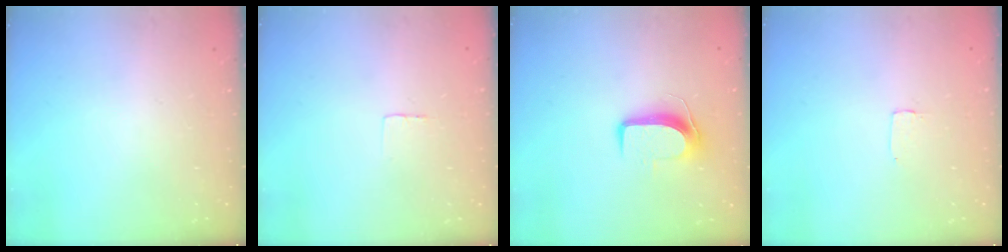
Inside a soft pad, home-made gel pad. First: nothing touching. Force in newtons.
{"total": 2.3, "press": 2.3, "slide": 0.1}
{"total": 8.8, "press": 8.8, "slide": 0.8}
{"total": 1.7, "press": 1.7, "slide": 0.1}